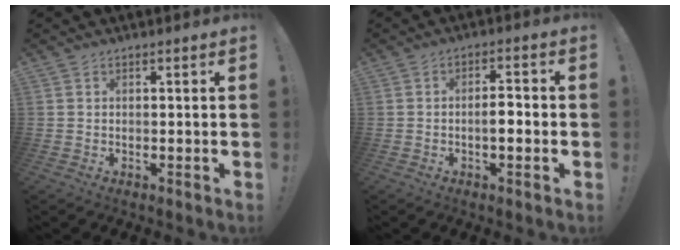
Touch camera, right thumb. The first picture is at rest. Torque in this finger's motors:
{"motor_torque": [0.08, -0.27, 0.27, 0.08, 0.13]}